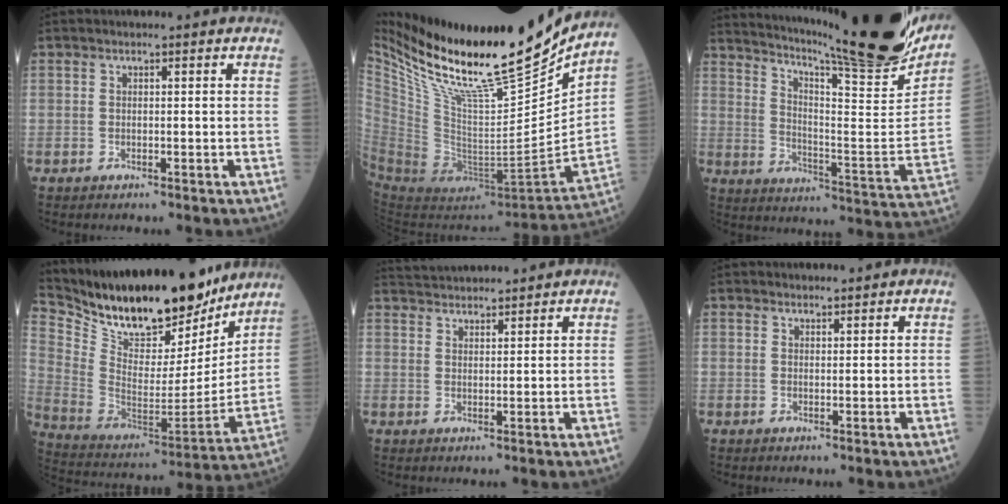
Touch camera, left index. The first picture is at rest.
{"total": 29.2, "force": [23.0, 3.5, 17.6], "torque": [-0.301, -0.039, 0.387]}
{"total": 28.4, "force": [24.4, 0.6, 14.4], "torque": [-0.237, -0.097, 0.333]}
{"total": 25.3, "force": [21.7, 6.4, 11.4], "torque": [-0.213, -0.020, 0.351]}
{"total": 6.3, "force": [6.2, 0.3, 1.1], "torque": [-0.027, 0.038, 0.103]}
{"total": 1.2, "force": [1.2, 0.3, 0.0], "torque": [-0.006, 0.002, 0.021]}